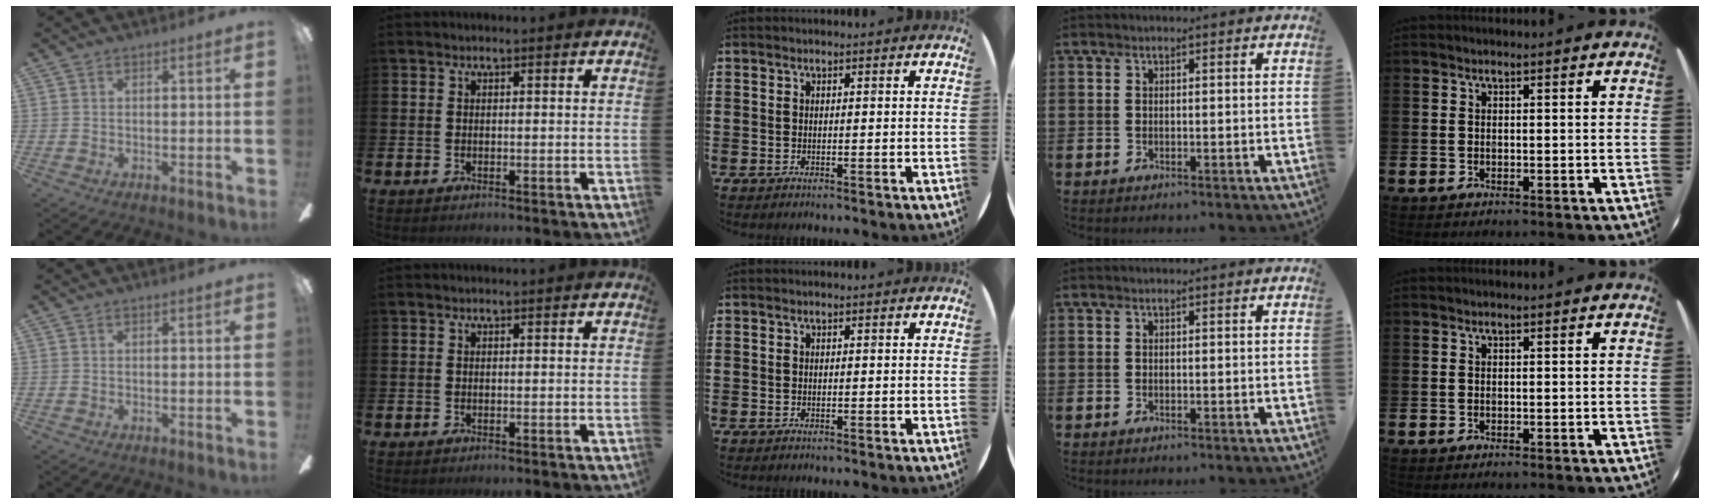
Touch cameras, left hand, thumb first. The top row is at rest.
{}